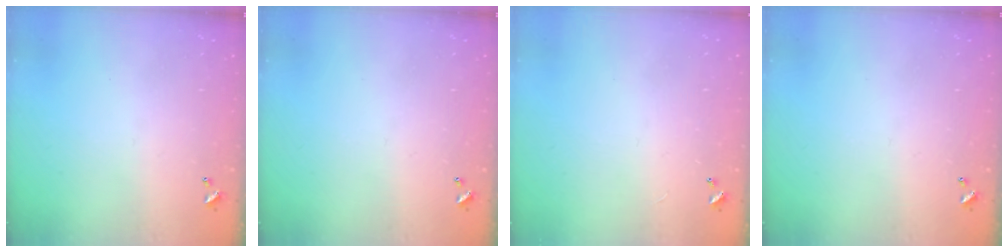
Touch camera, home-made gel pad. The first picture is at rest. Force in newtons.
{"total": 0.0}
{"total": 2.8, "press": 2.8, "slide": 0.3}
{"total": 0.0}